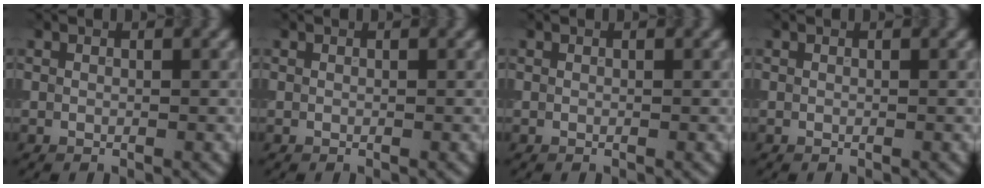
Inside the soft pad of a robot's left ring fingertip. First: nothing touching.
{"total": 0.0}
{"total": 0.0}
{"total": 0.0}